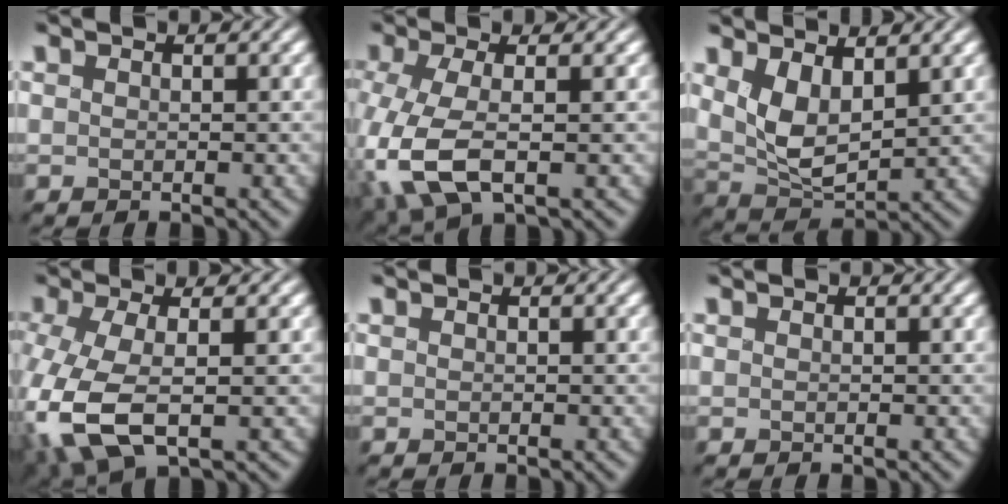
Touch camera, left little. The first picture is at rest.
{"total": 7.1, "force": [-2.2, 2.8, 6.1], "torque": [-0.145, -0.006, -0.049]}
{"total": 5.2, "force": [1.5, 2.8, 4.1], "torque": [-0.082, -0.010, 0.029]}
{"total": 8.1, "force": [-2.3, 3.4, 7.0], "torque": [-0.169, -0.009, -0.050]}
{"total": 0.0}
{"total": 0.0}